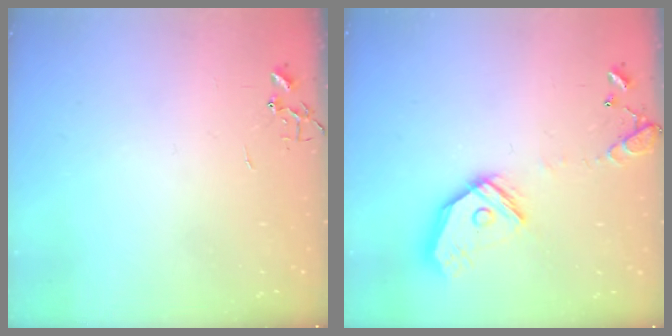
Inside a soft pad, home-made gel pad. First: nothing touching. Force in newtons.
{"total": 16.3, "press": 16.1, "slide": 2.4}